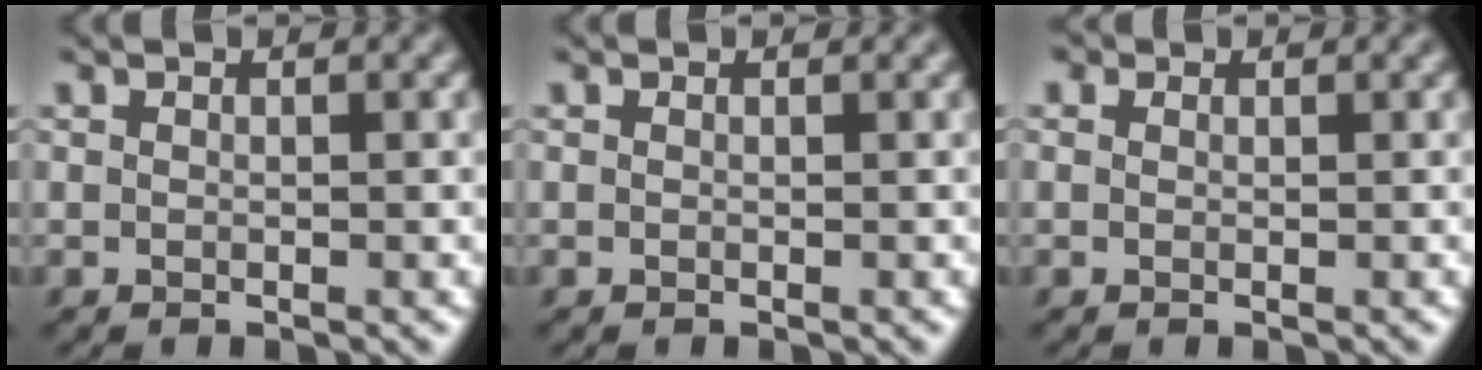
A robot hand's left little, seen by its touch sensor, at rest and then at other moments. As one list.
[{"total": 0.0}, {"total": 1.4, "force": [0.7, 1.1, 0.6], "torque": [-0.017, 0.004, 0.004]}]